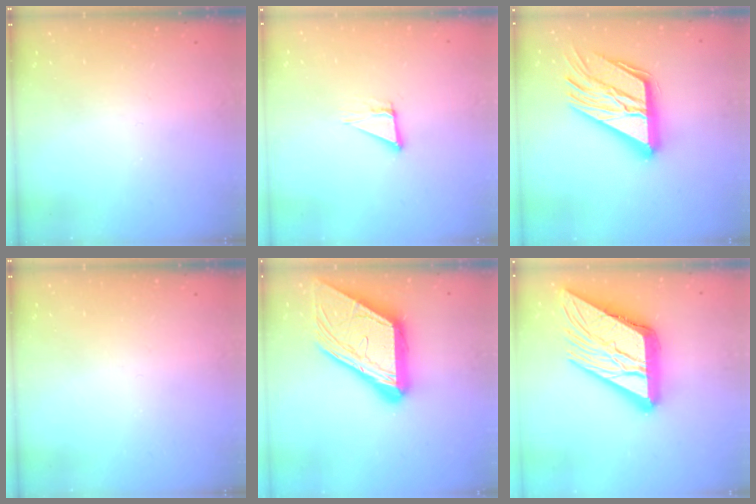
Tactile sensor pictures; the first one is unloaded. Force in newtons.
{"total": 3.8, "press": 3.7, "slide": 0.4}
{"total": 23.5, "press": 23.3, "slide": 2.3}
{"total": 0.0}
{"total": 22.4, "press": 22.2, "slide": 2.6}
{"total": 24.2, "press": 24.1, "slide": 2.8}